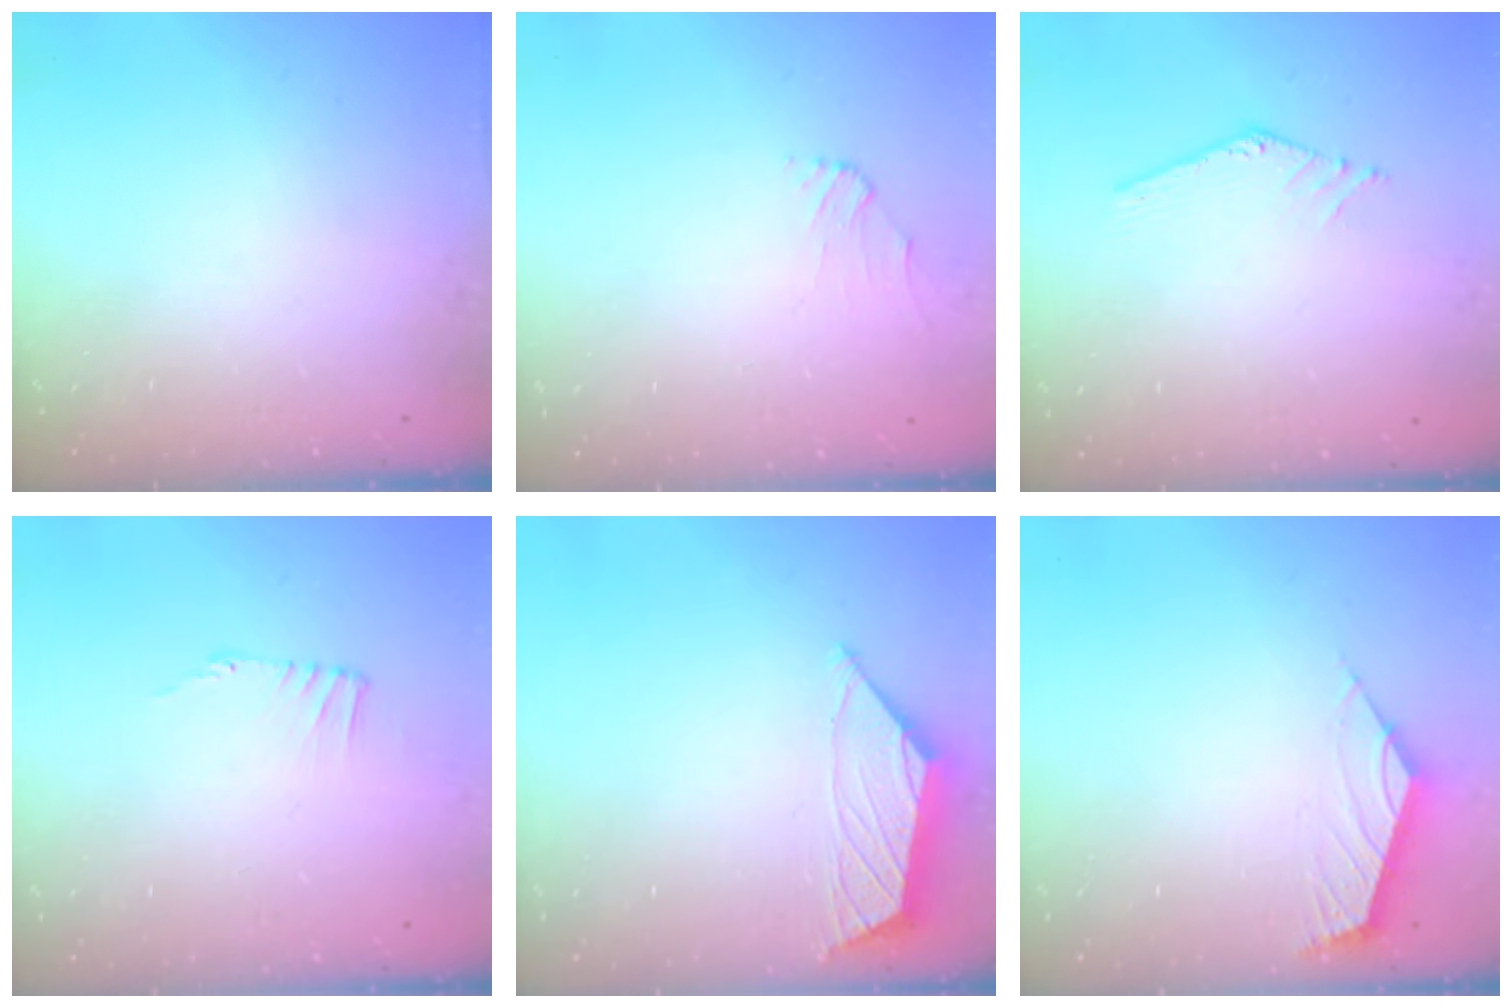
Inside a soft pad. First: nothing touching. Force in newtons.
{"total": 0.6, "press": 0.4, "slide": 0.4}
{"total": 1.6, "press": 1.6, "slide": 0.0}
{"total": 1.3, "press": 1.2, "slide": 0.2}
{"total": 2.0, "press": 1.9, "slide": 0.7}
{"total": 2.4, "press": 2.3, "slide": 0.6}